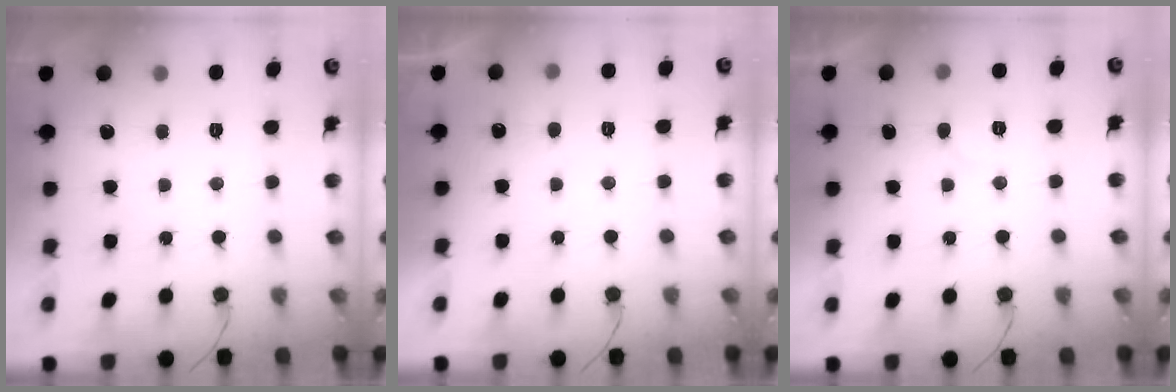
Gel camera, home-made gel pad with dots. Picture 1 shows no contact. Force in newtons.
{"total": 4.0, "press": 4.0, "slide": 0.2}
{"total": 4.9, "press": 4.9, "slide": 0.3}